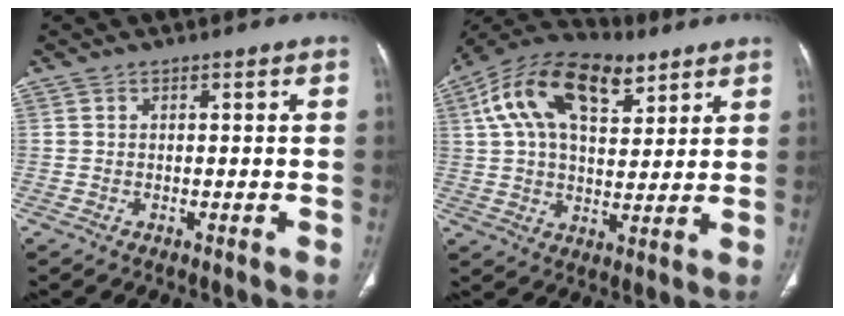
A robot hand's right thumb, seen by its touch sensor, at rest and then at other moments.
{"total": 19.4, "force": [8.8, 10.5, 13.8], "torque": [-0.226, 0.003, 0.147]}